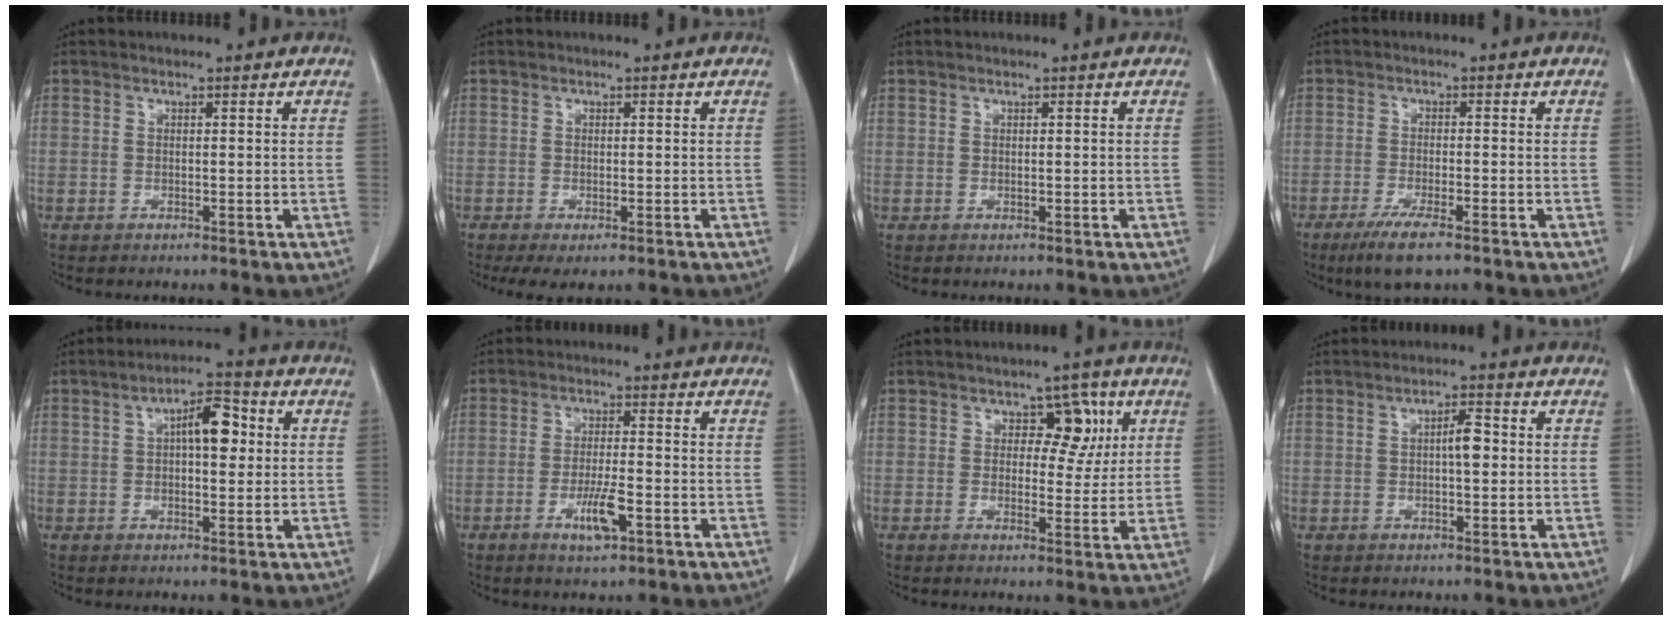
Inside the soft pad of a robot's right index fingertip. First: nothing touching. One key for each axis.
{"total": 4.3, "fx": -3.0, "fy": 1.4, "fz": 2.8, "tx": -0.043, "ty": -0.012, "tz": -0.045}
{"total": 0.0}
{"total": 6.2, "fx": -4.1, "fy": 0.7, "fz": 4.6, "tx": -0.087, "ty": -0.016, "tz": -0.069}
{"total": 6.6, "fx": 1.2, "fy": 2.4, "fz": 6.0, "tx": -0.096, "ty": 0.018, "tz": 0.018}
{"total": 5.3, "fx": -2.3, "fy": 0.9, "fz": 4.7, "tx": -0.088, "ty": -0.005, "tz": -0.040}
{"total": 5.8, "fx": 1.9, "fy": 3.6, "fz": 4.1, "tx": -0.041, "ty": 0.012, "tz": 0.027}
{"total": 3.2, "fx": 0.1, "fy": 0.8, "fz": 3.1, "tx": -0.050, "ty": 0.003, "tz": 0.001}